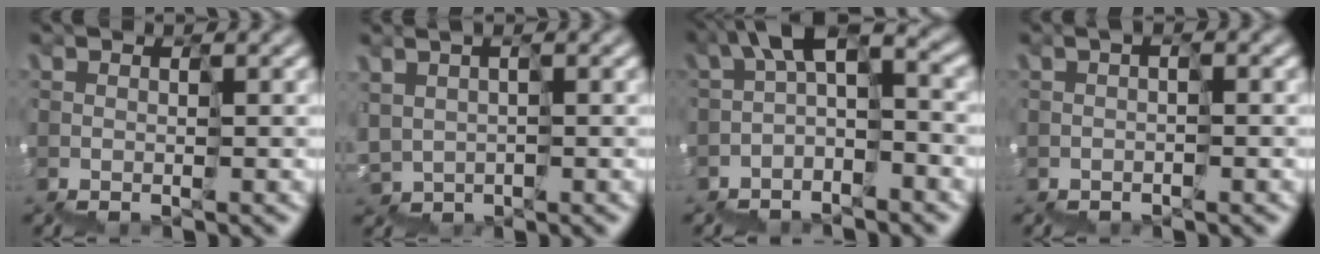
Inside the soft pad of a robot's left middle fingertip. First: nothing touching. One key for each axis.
{"total": 3.2, "fx": 2.2, "fy": -0.1, "fz": -2.3, "tx": 0.032, "ty": 0.020, "tz": 0.047}
{"total": 4.1, "fx": -1.0, "fy": 1.9, "fz": 3.4, "tx": -0.072, "ty": 0.017, "tz": -0.015}
{"total": 1.3, "fx": -0.9, "fy": -0.8, "fz": -0.6, "tx": 0.005, "ty": 0.003, "tz": -0.014}